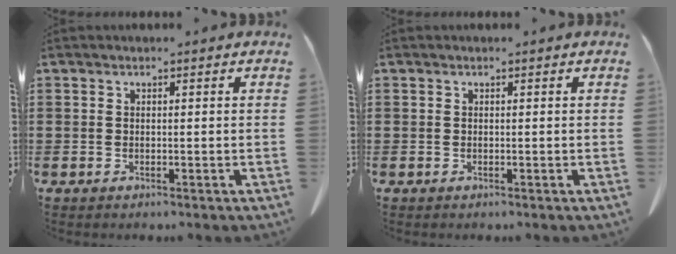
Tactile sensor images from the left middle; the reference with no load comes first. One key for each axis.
{"total": 0.0}